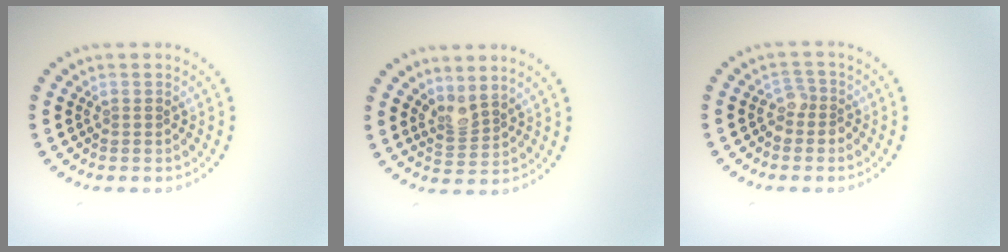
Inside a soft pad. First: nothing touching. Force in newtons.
{"total": 2.1, "press": 1.5, "slide": 1.5}
{"total": 1.6, "press": 1.3, "slide": 0.9}